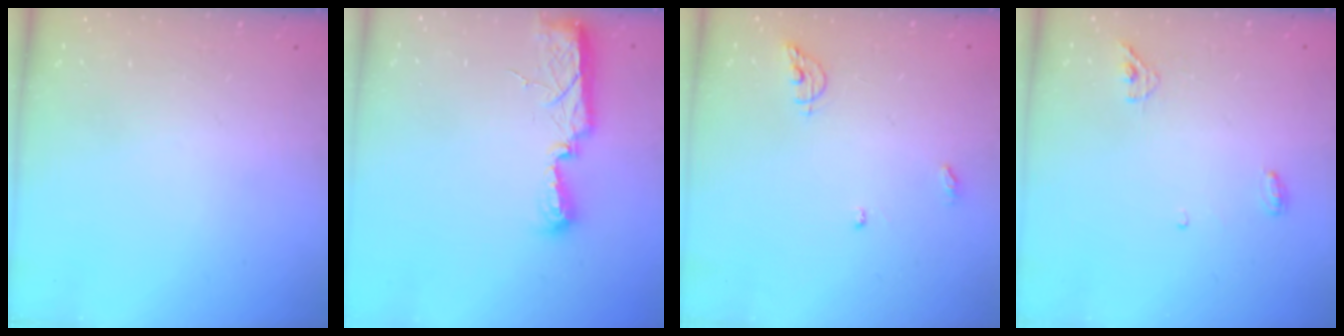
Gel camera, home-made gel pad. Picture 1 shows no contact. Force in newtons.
{"total": 7.5, "press": 7.5, "slide": 0.8}
{"total": 6.5, "press": 6.5, "slide": 0.5}
{"total": 5.1, "press": 5.0, "slide": 1.1}